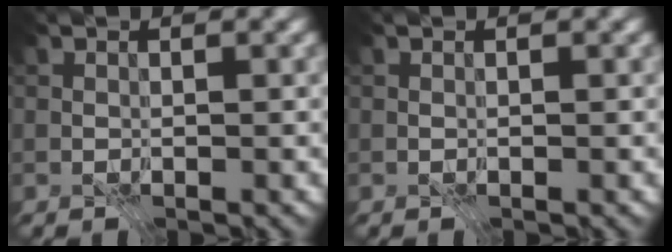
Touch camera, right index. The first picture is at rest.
{"total": 0.0}